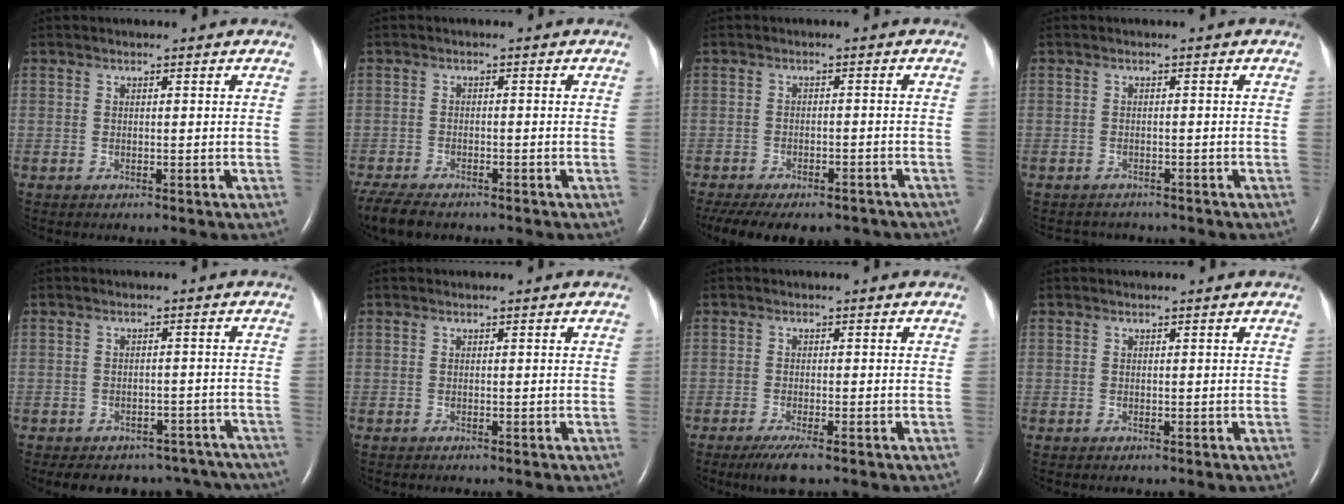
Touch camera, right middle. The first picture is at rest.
{"total": 7.5, "force": [-6.1, 2.4, 3.6], "torque": [-0.070, -0.017, -0.099]}
{"total": 16.8, "force": [-13.0, 7.3, 7.6], "torque": [-0.181, -0.011, -0.164]}
{"total": 2.5, "force": [-2.3, 1.0, -0.1], "torque": [-0.003, -0.003, -0.032]}
{"total": 14.8, "force": [-12.4, 7.2, 3.6], "torque": [-0.064, 0.017, -0.129]}
{"total": 0.0}
{"total": 3.8, "force": [-2.5, 0.5, 2.8], "torque": [-0.058, -0.012, -0.044]}
{"total": 0.0}